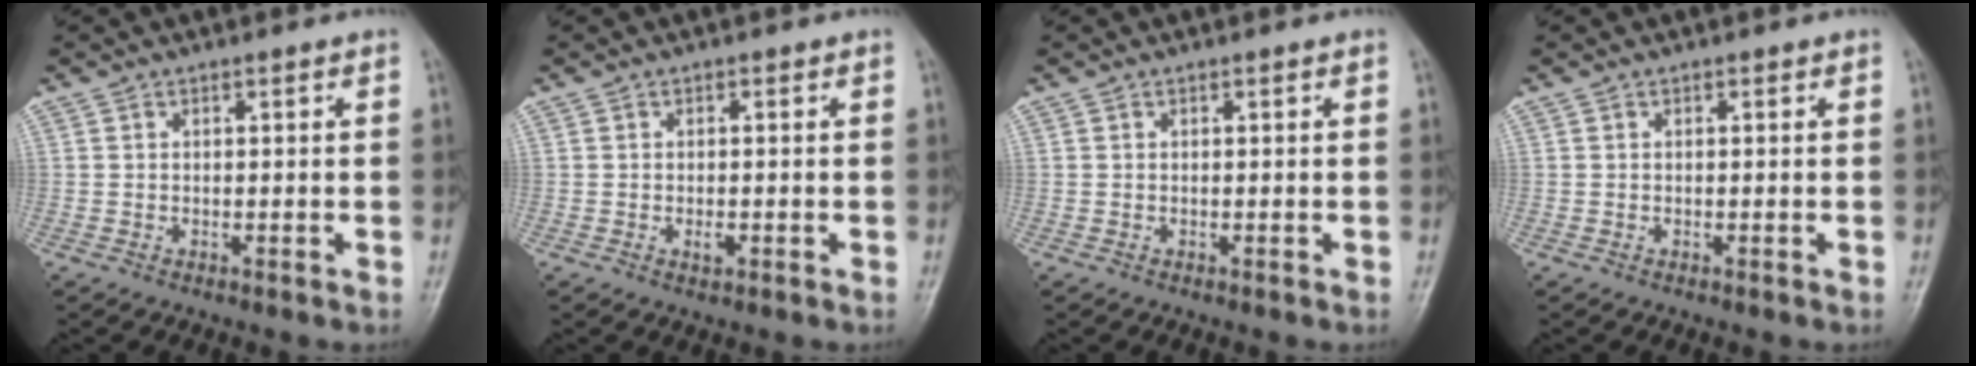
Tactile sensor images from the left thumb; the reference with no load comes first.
{"total": 1.4, "force": [-0.4, 0.8, 1.0], "torque": [-0.014, -0.001, -0.006]}
{"total": 0.0}
{"total": 0.0}